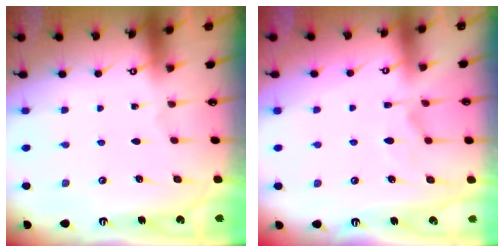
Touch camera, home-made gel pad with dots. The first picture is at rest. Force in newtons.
{"total": 3.2, "press": 2.9, "slide": 1.4}